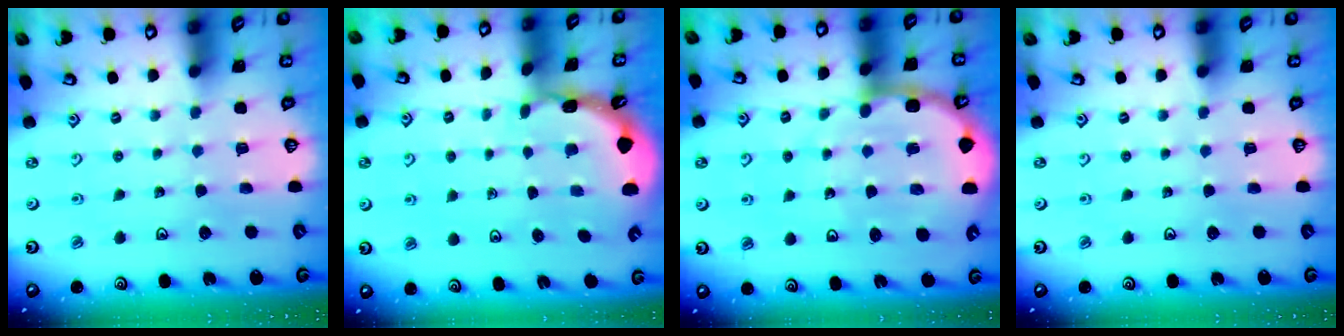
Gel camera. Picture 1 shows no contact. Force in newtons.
{"total": 1.8, "press": 1.8, "slide": 0.1}
{"total": 9.9, "press": 9.4, "slide": 3.0}
{"total": 0.0}